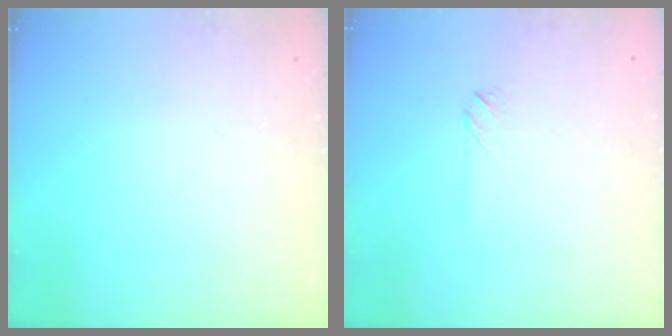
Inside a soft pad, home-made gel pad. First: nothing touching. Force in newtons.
{"total": 2.0, "press": 2.0, "slide": 0.3}